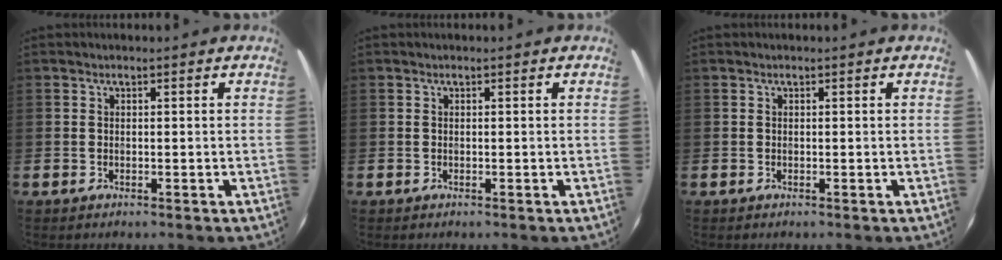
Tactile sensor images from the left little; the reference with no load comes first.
{"total": 0.0}
{"total": 0.0}